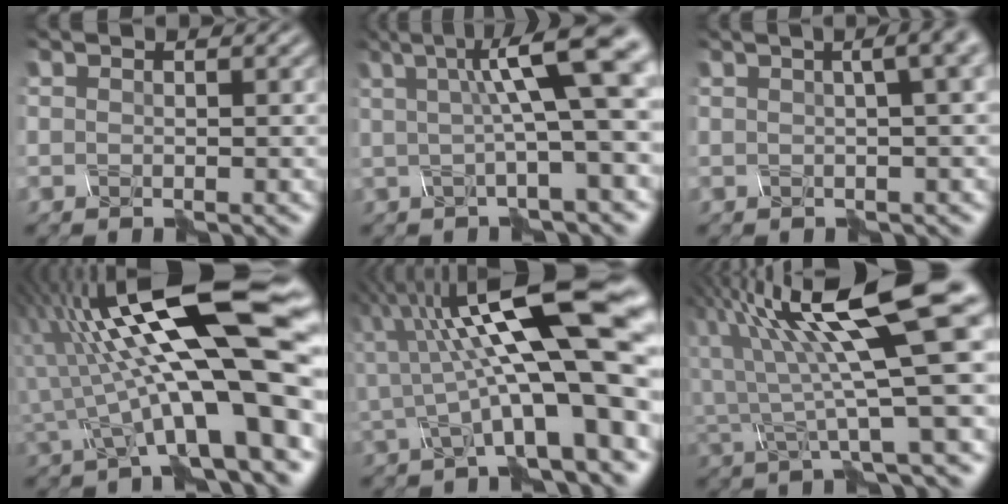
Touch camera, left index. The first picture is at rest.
{"total": 6.0, "force": [0.4, 0.2, 6.0], "torque": [-0.101, -0.012, 0.037]}
{"total": 6.0, "force": [1.9, 2.5, 5.1], "torque": [-0.030, 0.034, 0.023]}
{"total": 12.9, "force": [-0.8, 2.0, 12.7], "torque": [-0.210, 0.003, 0.018]}
{"total": 10.6, "force": [-0.7, 2.0, 10.4], "torque": [-0.178, -0.007, 0.018]}
{"total": 8.9, "force": [3.0, 0.5, 8.4], "torque": [-0.172, -0.017, 0.089]}